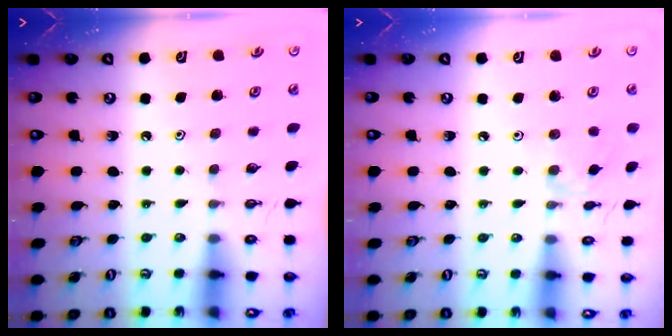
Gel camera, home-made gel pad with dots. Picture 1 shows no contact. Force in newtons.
{"total": 2.0, "press": 1.9, "slide": 0.5}